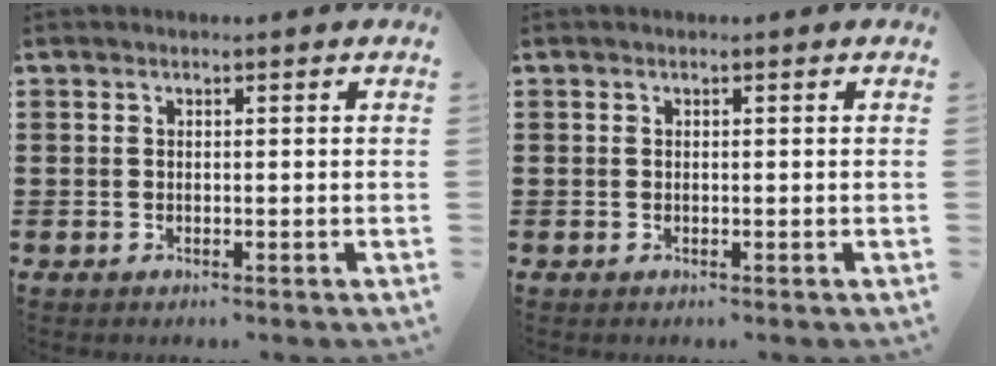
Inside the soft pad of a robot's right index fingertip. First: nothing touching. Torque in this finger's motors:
{"motor_torque": [2.14, 0.00, -0.03, 0.00]}